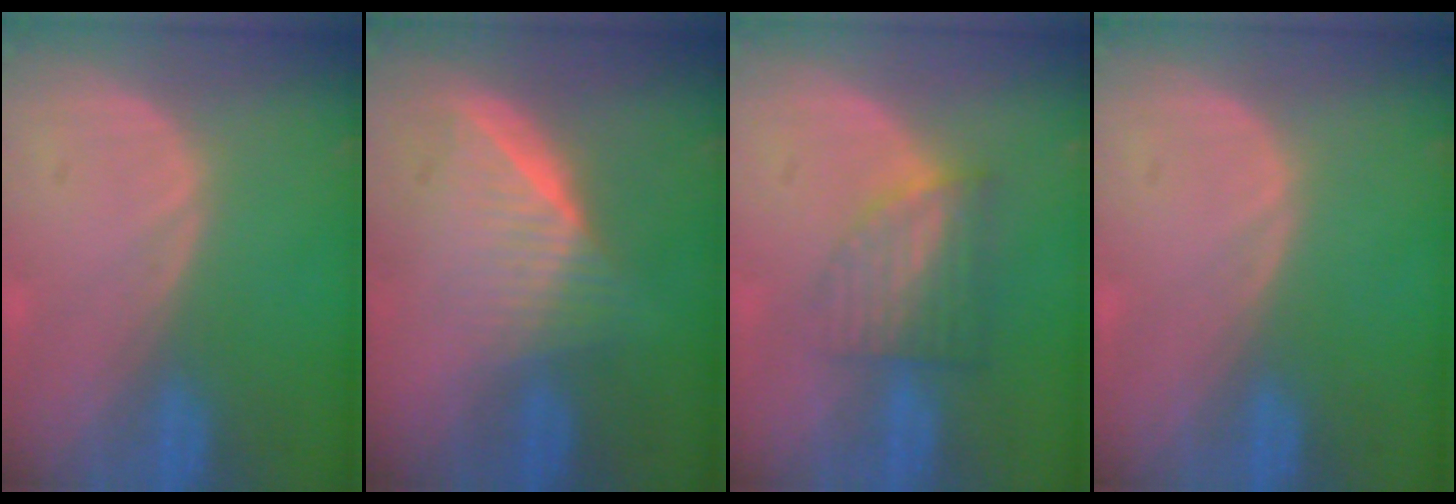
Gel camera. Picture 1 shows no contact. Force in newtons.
{"total": 6.5, "press": 5.9, "slide": 2.9}
{"total": 6.3, "press": 5.6, "slide": 2.8}
{"total": 0.0}